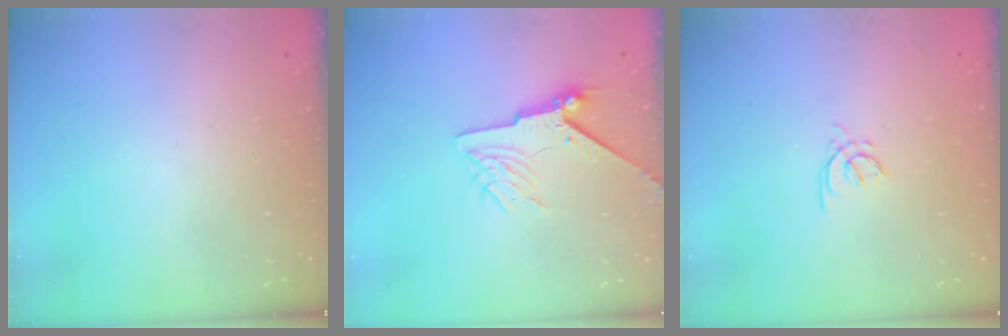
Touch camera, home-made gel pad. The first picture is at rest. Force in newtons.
{"total": 7.3, "press": 7.2, "slide": 1.1}
{"total": 2.8, "press": 2.7, "slide": 0.8}